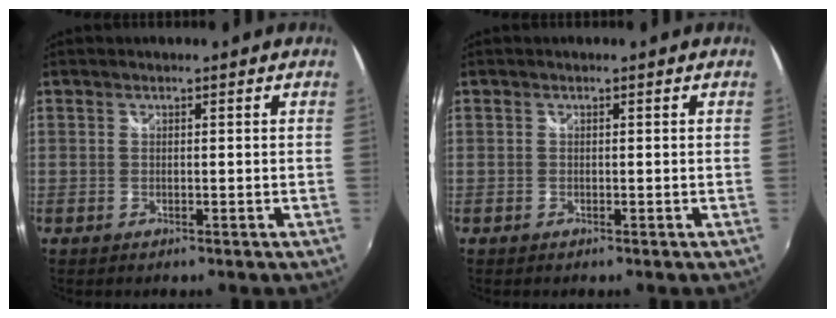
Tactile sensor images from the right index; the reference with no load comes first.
{"total": 0.0}